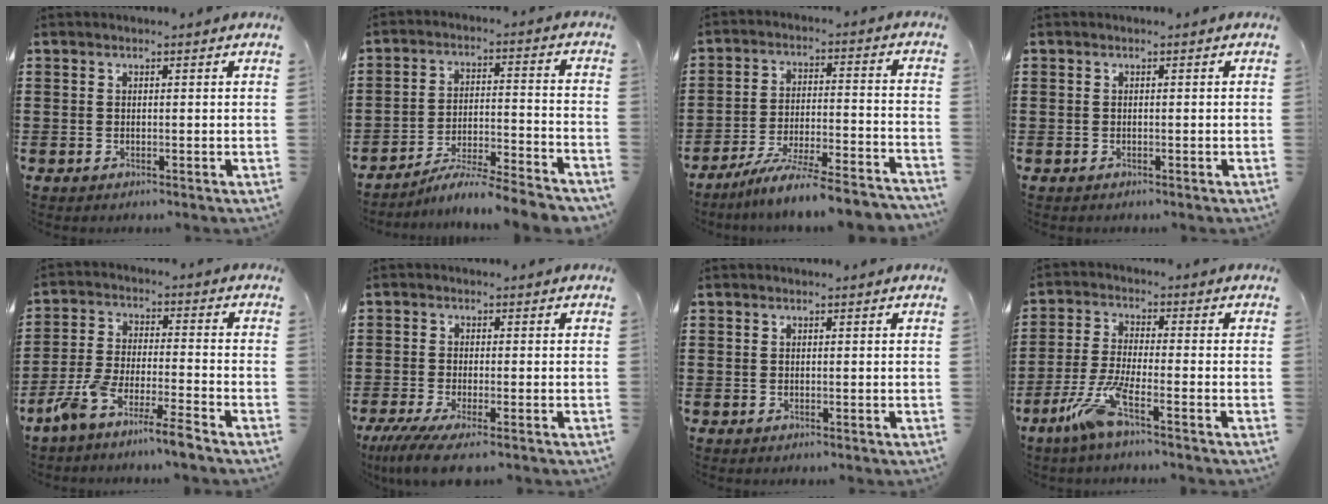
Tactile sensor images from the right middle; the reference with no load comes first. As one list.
[{"total": 6.6, "force": [-6.3, -0.4, 2.0], "torque": [-0.032, -0.006, -0.122]}, {"total": 7.9, "force": [-7.2, -0.5, 3.3], "torque": [-0.056, -0.005, -0.138]}, {"total": 0.5, "force": [-0.4, 0.4, -0.1], "torque": [0.002, 0.005, -0.010]}, {"total": 7.0, "force": [-6.3, -0.7, 3.1], "torque": [-0.073, -0.016, -0.126]}, {"total": 3.6, "force": [-2.6, 0.1, 2.5], "torque": [-0.064, -0.017, -0.054]}, {"total": 0.0}, {"total": 7.6, "force": [-4.3, 0.9, 6.1], "torque": [-0.145, -0.016, -0.085]}]